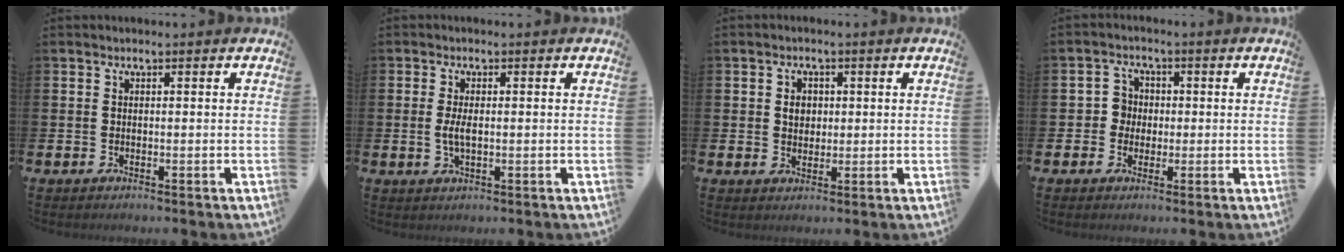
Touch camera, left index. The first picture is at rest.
{"total": 2.6, "force": [0.1, 1.0, 2.3], "torque": [-0.038, -0.001, -0.002]}
{"total": 2.4, "force": [0.6, 2.0, 1.3], "torque": [-0.005, 0.001, 0.003]}
{"total": 3.0, "force": [0.1, 3.0, 0.5], "torque": [-0.015, 0.007, -0.005]}